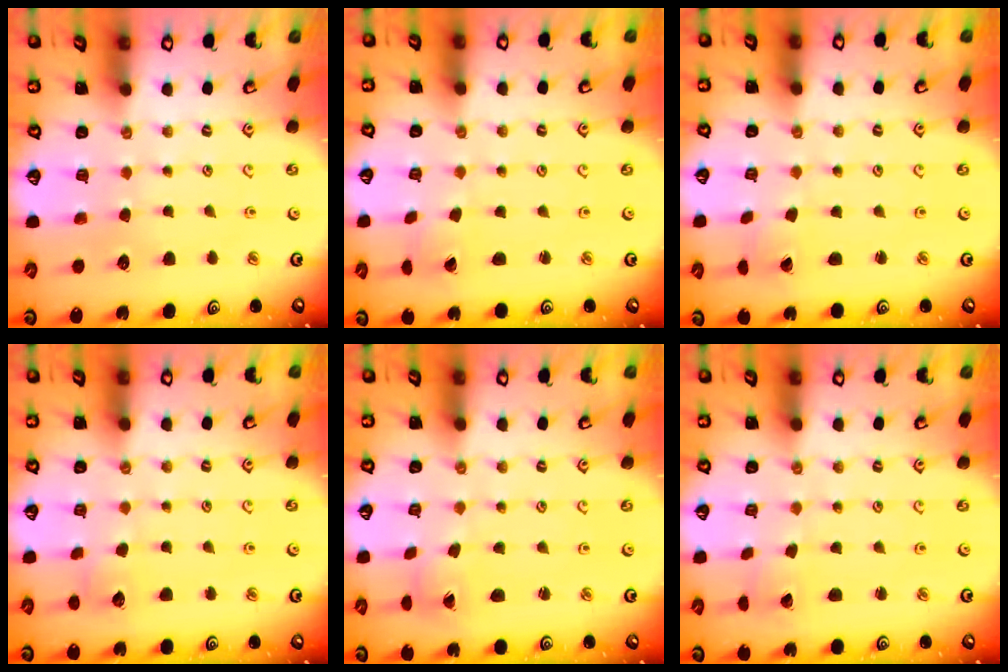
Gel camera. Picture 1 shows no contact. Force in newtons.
{"total": 1.0, "press": 0.9, "slide": 0.4}
{"total": 1.0, "press": 0.9, "slide": 0.4}
{"total": 2.9, "press": 2.9, "slide": 0.2}
{"total": 0.7, "press": 0.7, "slide": 0.1}
{"total": 1.5, "press": 1.5, "slide": 0.0}